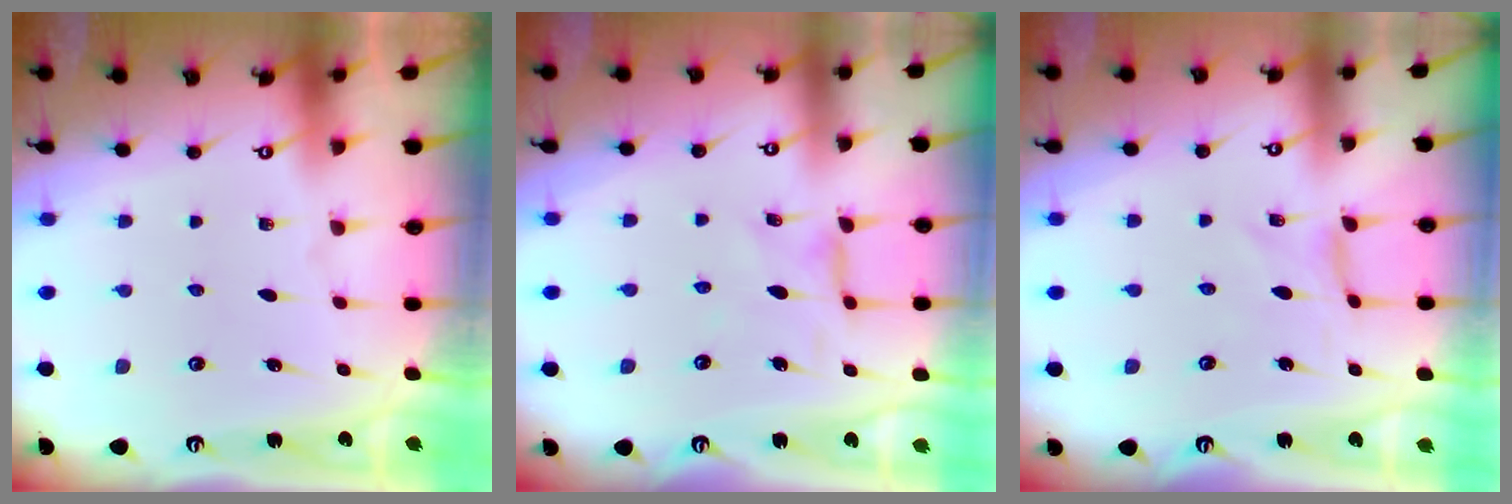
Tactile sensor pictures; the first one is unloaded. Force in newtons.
{"total": 3.5, "press": 3.5, "slide": 0.4}
{"total": 0.0}